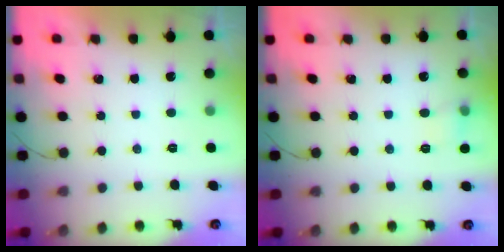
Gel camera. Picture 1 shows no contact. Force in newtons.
{"total": 5.3, "press": 5.1, "slide": 1.4}